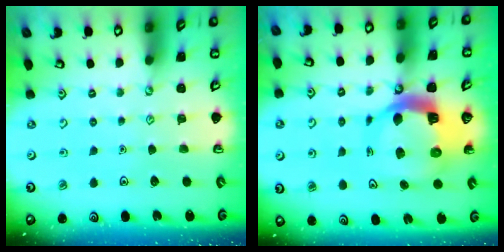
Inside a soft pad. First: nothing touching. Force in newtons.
{"total": 12.6, "press": 12.5, "slide": 1.5}